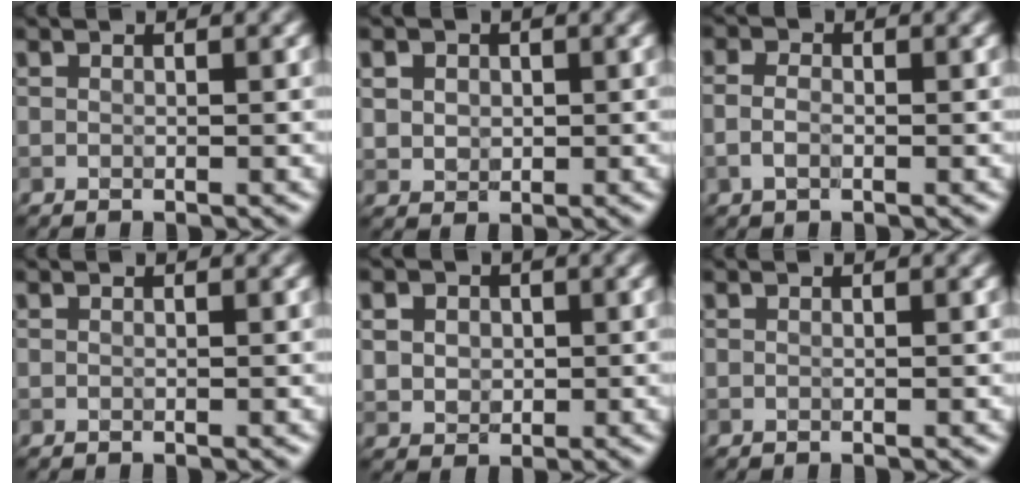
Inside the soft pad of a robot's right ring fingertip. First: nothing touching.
{"total": 3.4, "force": [1.3, 2.8, 1.5], "torque": [-0.037, 0.007, 0.024]}
{"total": 1.6, "force": [-0.4, 0.9, 1.2], "torque": [-0.026, 0.001, -0.014]}
{"total": 0.0}
{"total": 4.5, "force": [1.6, 3.7, 2.1], "torque": [-0.046, 0.017, 0.019]}
{"total": 0.0}